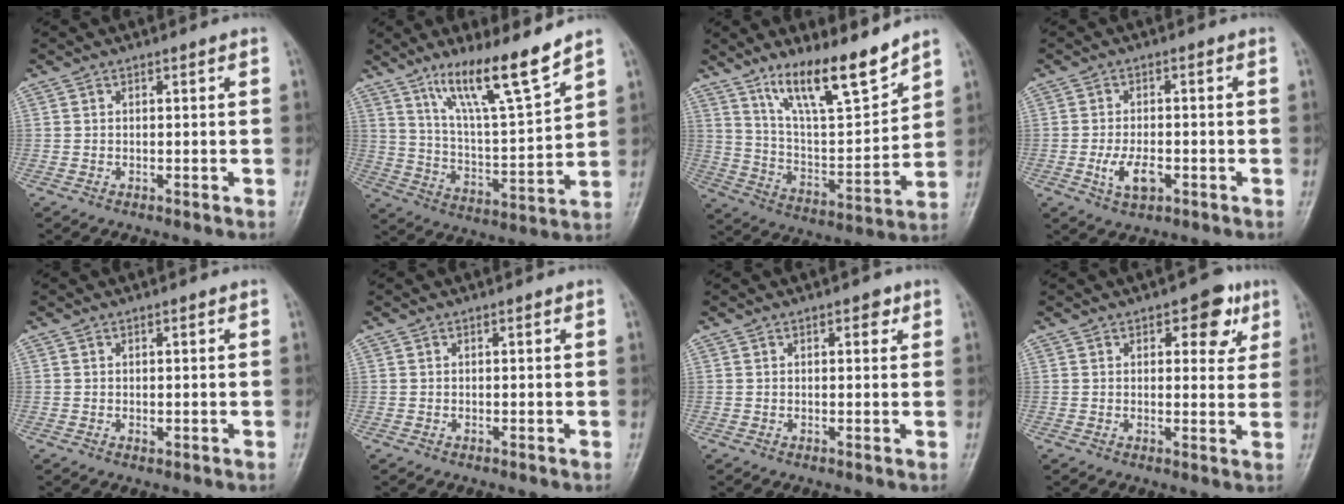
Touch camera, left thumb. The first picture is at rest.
{"total": 14.2, "force": [10.3, 1.6, 9.7], "torque": [-0.162, -0.064, 0.191]}
{"total": 15.4, "force": [11.5, 3.5, 9.7], "torque": [-0.141, -0.073, 0.213]}
{"total": 5.3, "force": [-1.8, 2.7, 4.2], "torque": [-0.077, 0.006, -0.028]}
{"total": 0.9, "force": [0.1, 0.5, 0.8], "torque": [-0.010, -0.002, 0.004]}
{"total": 0.0}
{"total": 2.0, "force": [1.0, 1.1, 1.4], "torque": [-0.006, -0.001, 0.012]}
{"total": 6.9, "force": [3.3, 3.7, 4.7], "torque": [-0.024, -0.010, 0.035]}